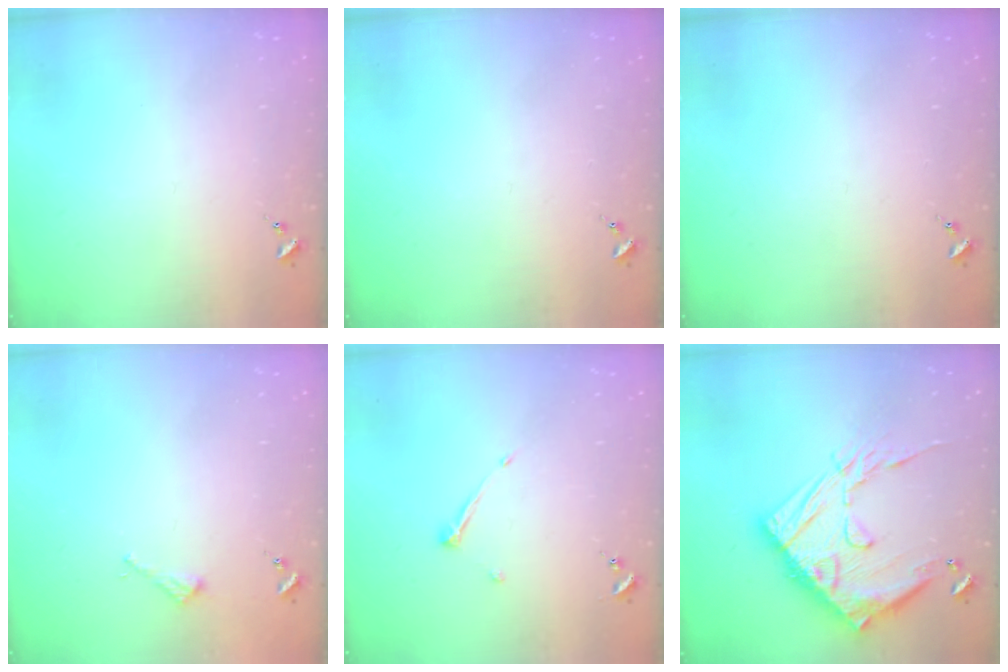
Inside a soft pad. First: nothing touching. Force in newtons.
{"total": 0.0}
{"total": 0.0}
{"total": 2.2, "press": 2.2, "slide": 0.2}
{"total": 5.8, "press": 5.8, "slide": 0.7}
{"total": 22.5, "press": 22.4, "slide": 2.1}